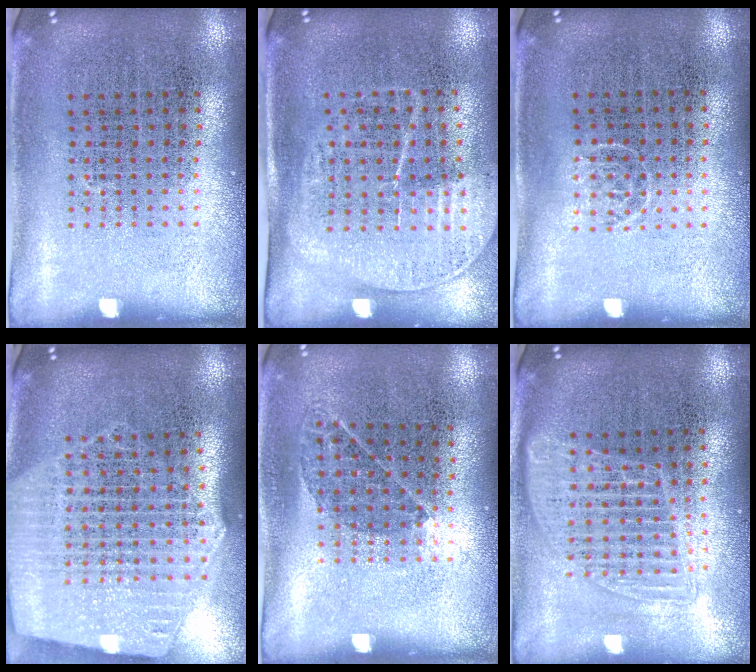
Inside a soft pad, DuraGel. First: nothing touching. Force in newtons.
{"total": 1.7, "press": 1.4, "slide": 0.9}
{"total": 0.7, "press": 0.5, "slide": 0.5}
{"total": 2.7, "press": 2.3, "slide": 1.4}
{"total": 0.8, "press": 0.7, "slide": 0.4}
{"total": 1.5, "press": 1.3, "slide": 0.7}